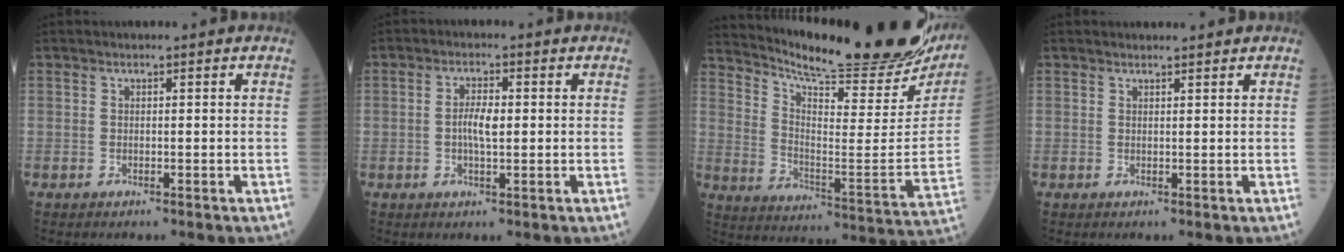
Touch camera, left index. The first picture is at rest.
{"total": 3.5, "force": [-0.1, 1.0, 3.3], "torque": [-0.068, 0.001, -0.004]}
{"total": 26.6, "force": [24.0, 2.9, 11.1], "torque": [-0.189, -0.094, 0.323]}
{"total": 1.8, "force": [1.7, 0.1, 0.3], "torque": [-0.006, 0.007, 0.026]}